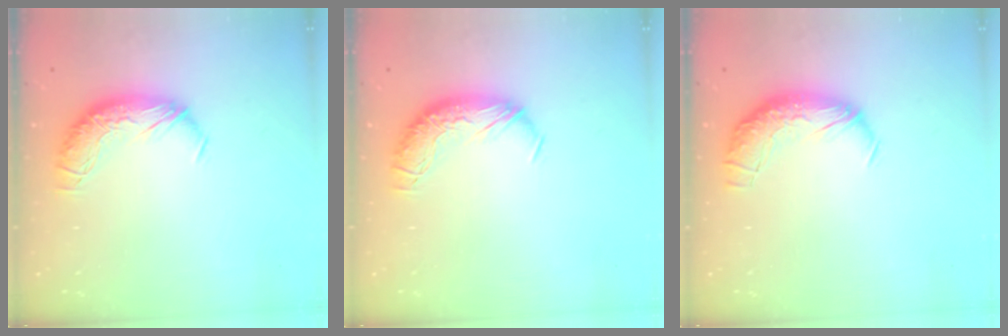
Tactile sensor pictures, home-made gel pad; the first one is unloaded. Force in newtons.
{"total": 0.0}
{"total": 2.3, "press": 1.0, "slide": 2.1}